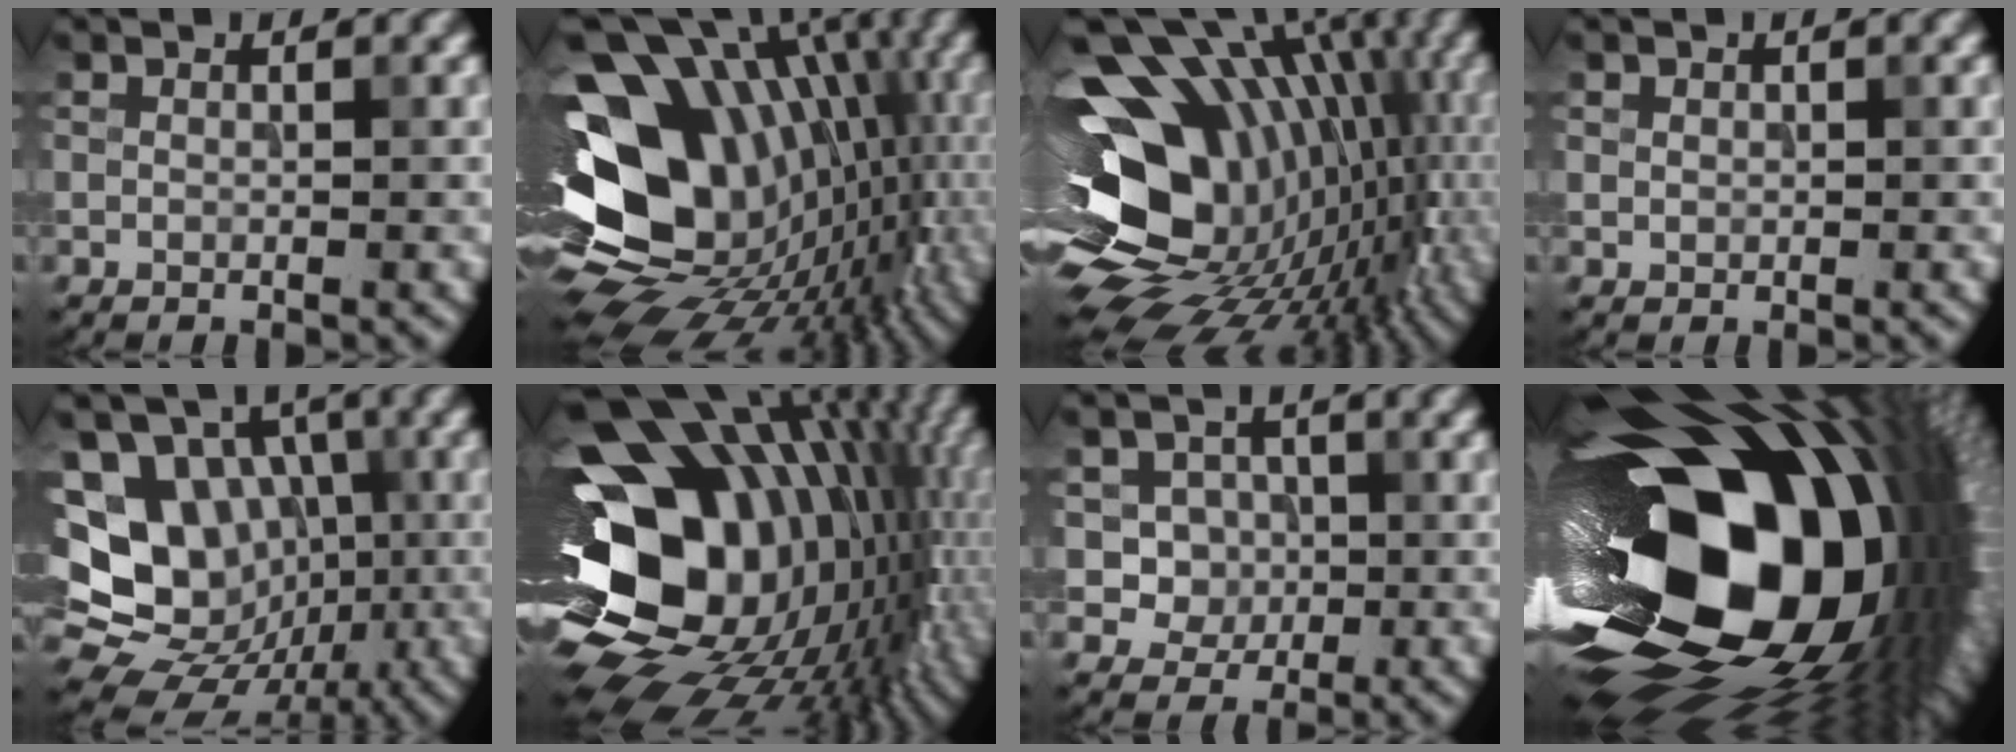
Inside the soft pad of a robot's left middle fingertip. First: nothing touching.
{"total": 16.3, "force": [-1.3, 12.0, 11.0], "torque": [-0.171, 0.023, -0.018]}
{"total": 17.9, "force": [-1.8, 12.7, 12.5], "torque": [-0.185, 0.012, -0.013]}
{"total": 0.7, "force": [0.2, 0.6, 0.2], "torque": [-0.002, -0.003, 0.006]}
{"total": 16.6, "force": [-0.5, 14.0, 8.9], "torque": [-0.161, 0.029, -0.010]}
{"total": 19.8, "force": [-1.4, 13.7, 14.2], "torque": [-0.238, -0.002, -0.012]}
{"total": 3.5, "force": [0.1, 3.3, 1.2], "torque": [-0.012, -0.002, -0.005]}
{"total": 22.0, "force": [-0.6, 12.7, 18.0], "torque": [-0.301, -0.058, -0.027]}